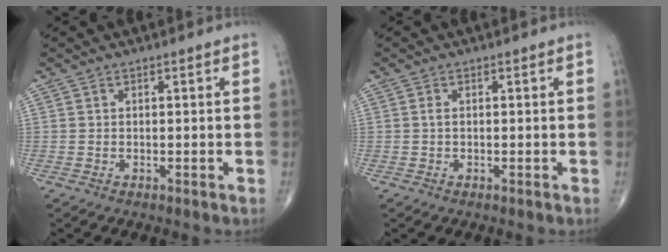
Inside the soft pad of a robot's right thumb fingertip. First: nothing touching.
{"total": 0.7, "force": [-0.1, 0.3, 0.6], "torque": [-0.016, -0.002, -0.002]}